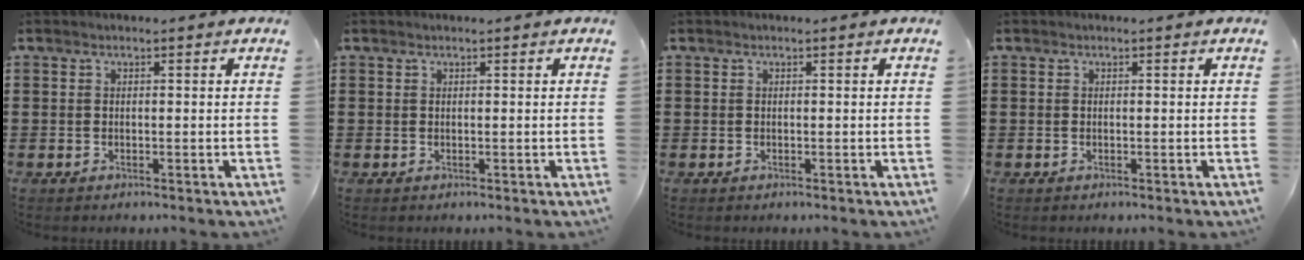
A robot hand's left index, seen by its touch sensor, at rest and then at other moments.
{"total": 0.0}
{"total": 0.0}
{"total": 0.0}